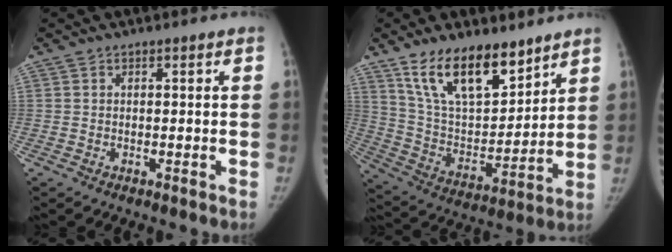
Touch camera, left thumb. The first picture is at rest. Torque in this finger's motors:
{"motor_torque": [0.36, 0.36, 1.33, -1.44, 0.16]}